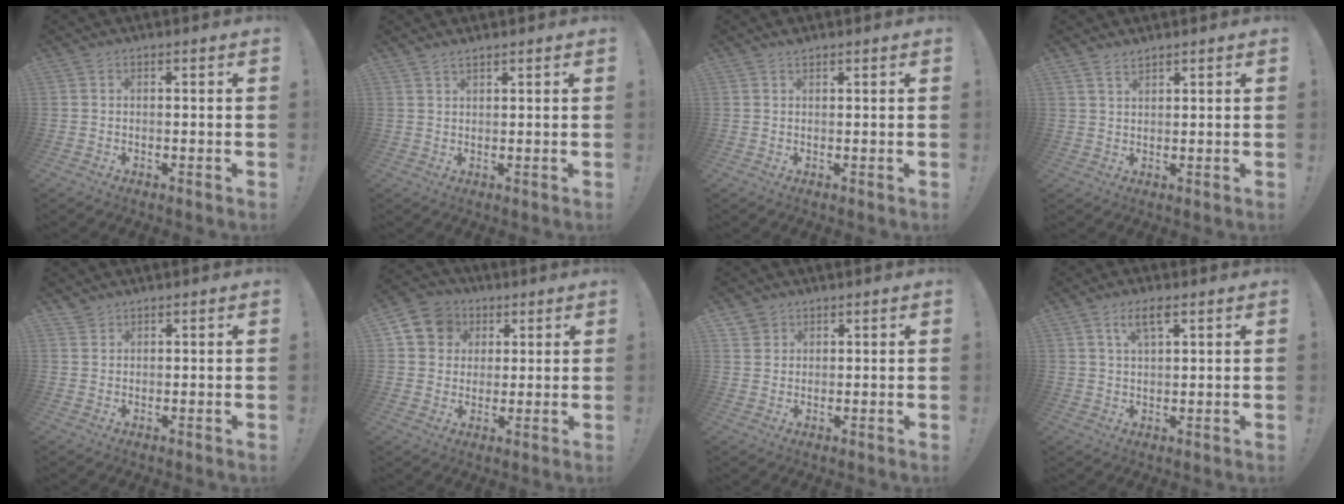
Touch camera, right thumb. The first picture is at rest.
{"total": 1.4, "force": [1.3, -0.1, 0.6], "torque": [-0.019, -0.004, 0.026]}
{"total": 1.1, "force": [1.1, 0.0, 0.2], "torque": [0.003, -0.004, 0.019]}
{"total": 2.4, "force": [2.2, 0.7, 0.9], "torque": [-0.010, -0.017, 0.039]}
{"total": 1.7, "force": [1.6, 0.5, 0.2], "torque": [-0.001, -0.011, 0.031]}
{"total": 10.4, "force": [3.8, 9.1, 3.4], "torque": [-0.049, -0.012, 0.079]}
{"total": 3.1, "force": [2.0, 2.3, 0.2], "torque": [-0.006, -0.009, 0.037]}
{"total": 5.7, "force": [3.0, 2.2, 4.3], "torque": [-0.067, -0.006, 0.050]}